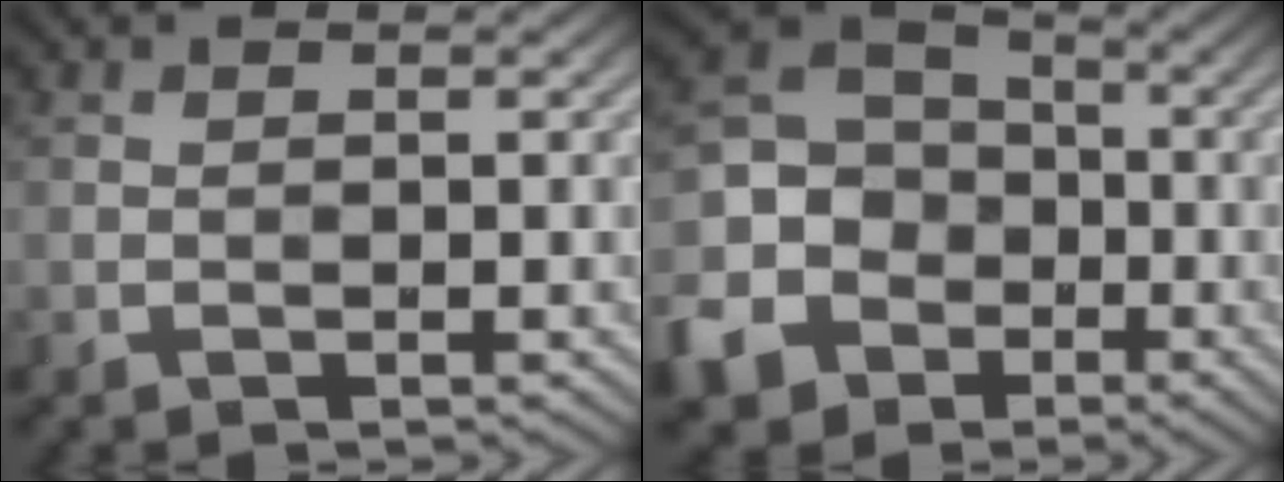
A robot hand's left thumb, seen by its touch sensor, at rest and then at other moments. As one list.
[{"total": 13.8, "force": [-5.7, 11.3, 5.4], "torque": [-0.176, -0.048, -0.126]}]